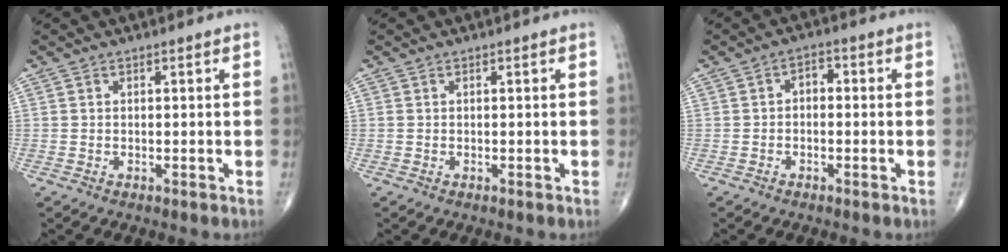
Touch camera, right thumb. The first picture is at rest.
{"total": 0.0}
{"total": 2.7, "force": [-0.3, 1.8, 2.0], "torque": [-0.012, 0.013, -0.016]}